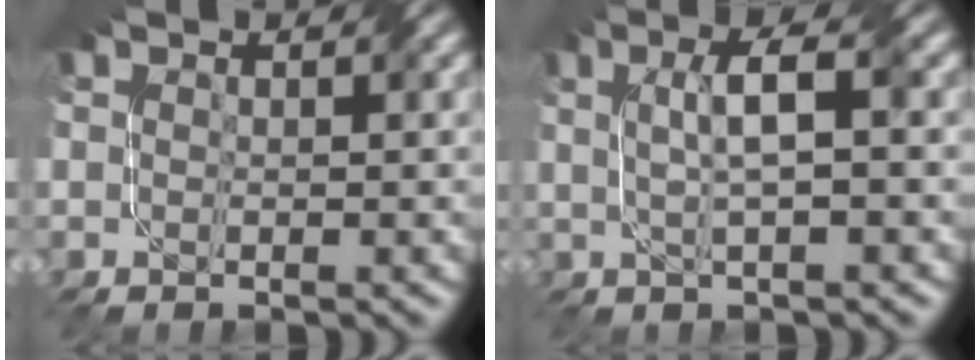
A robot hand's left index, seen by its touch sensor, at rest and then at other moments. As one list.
[{"total": 3.9, "force": [0.6, 0.8, 3.7], "torque": [-0.068, 0.010, 0.011]}]